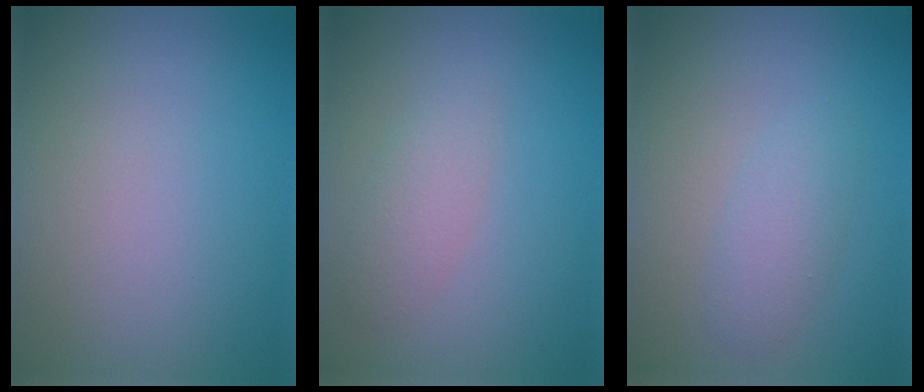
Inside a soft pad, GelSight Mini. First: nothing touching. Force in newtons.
{"total": 1.9, "press": 1.9, "slide": 0.1}
{"total": 2.0, "press": 2.0, "slide": 0.1}